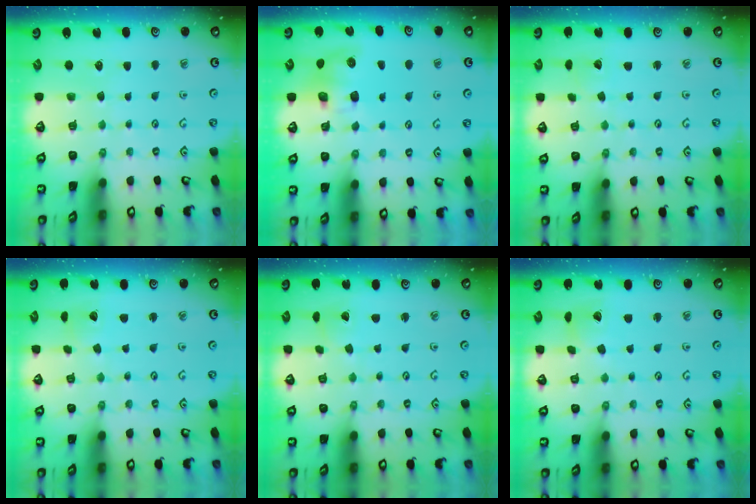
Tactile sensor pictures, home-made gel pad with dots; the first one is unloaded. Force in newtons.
{"total": 8.1, "press": 8.0, "slide": 1.1}
{"total": 2.4, "press": 2.4, "slide": 0.2}
{"total": 2.8, "press": 2.8, "slide": 0.2}
{"total": 1.9, "press": 1.9, "slide": 0.0}
{"total": 5.2, "press": 5.2, "slide": 0.6}